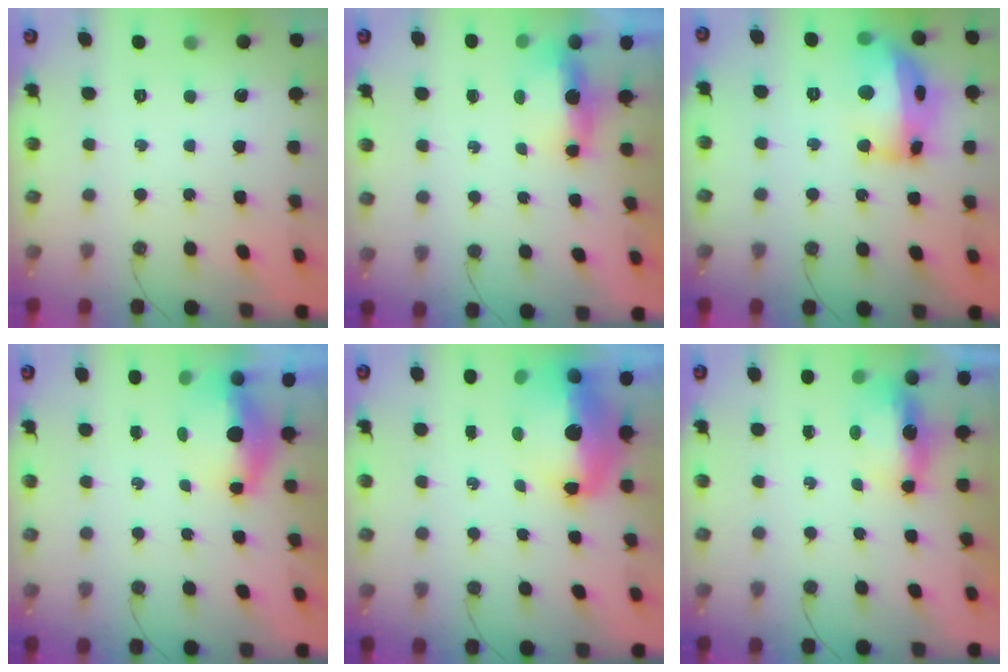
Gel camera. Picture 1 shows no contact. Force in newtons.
{"total": 14.4, "press": 7.0, "slide": 12.6}
{"total": 17.6, "press": 17.6, "slide": 1.3}
{"total": 5.6, "press": 5.6, "slide": 0.7}
{"total": 13.7, "press": 13.6, "slide": 1.5}
{"total": 10.8, "press": 7.3, "slide": 8.0}